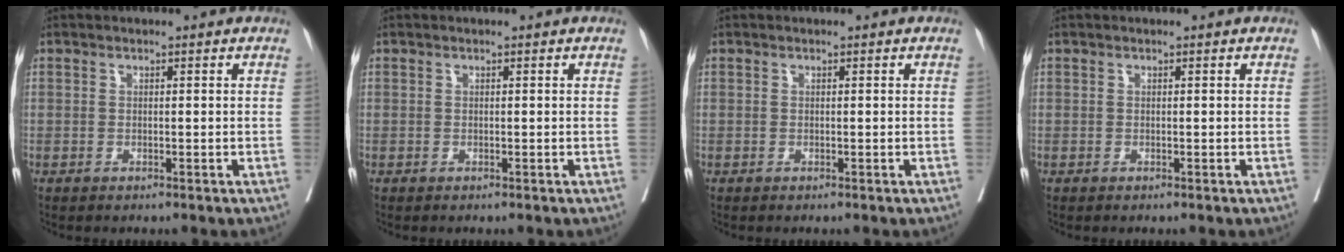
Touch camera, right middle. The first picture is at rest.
{"total": 0.0}
{"total": 0.0}
{"total": 0.0}